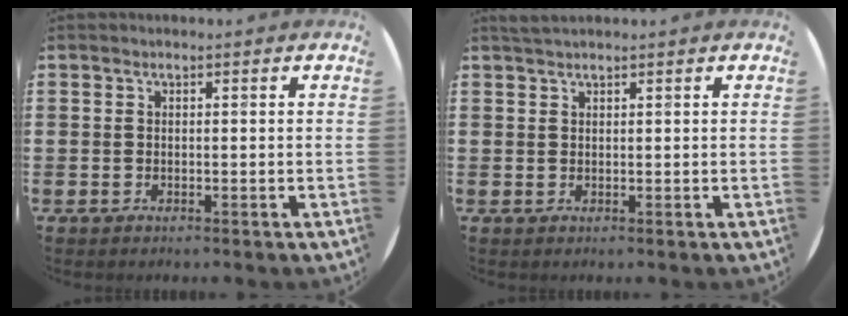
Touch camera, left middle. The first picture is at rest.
{"total": 1.0, "force": [1.0, 0.0, 0.2], "torque": [-0.006, 0.001, 0.019]}